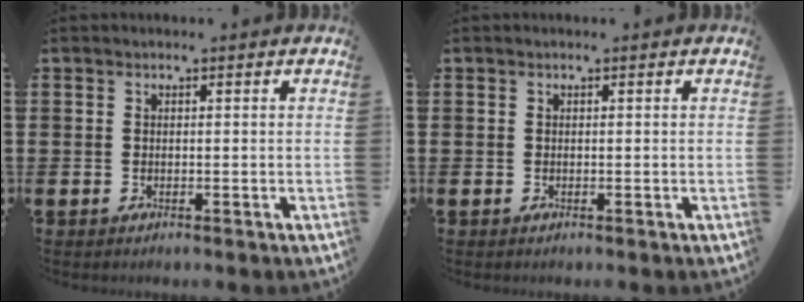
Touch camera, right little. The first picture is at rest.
{"total": 0.0}